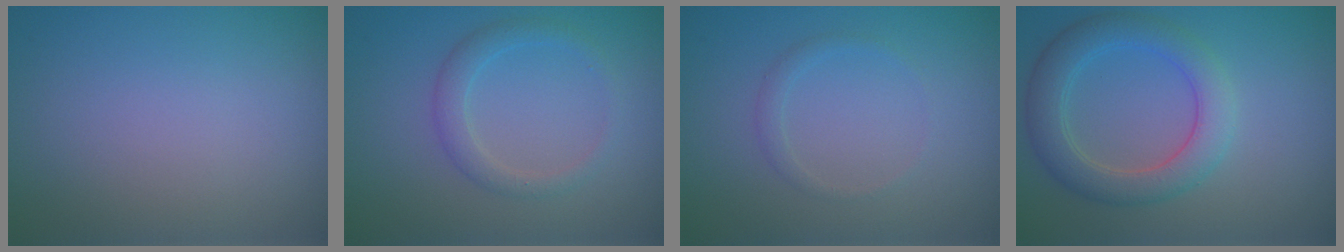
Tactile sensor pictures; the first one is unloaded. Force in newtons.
{"total": 2.1, "press": 2.1, "slide": 0.1}
{"total": 0.9, "press": 0.9, "slide": 0.0}
{"total": 4.6, "press": 4.6, "slide": 0.1}